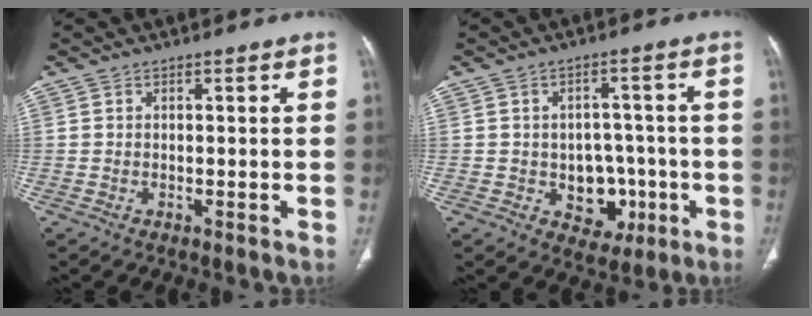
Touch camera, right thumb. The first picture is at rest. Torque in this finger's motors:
{"motor_torque": [0.56, 0.29, 0.22, -0.49, -0.02]}